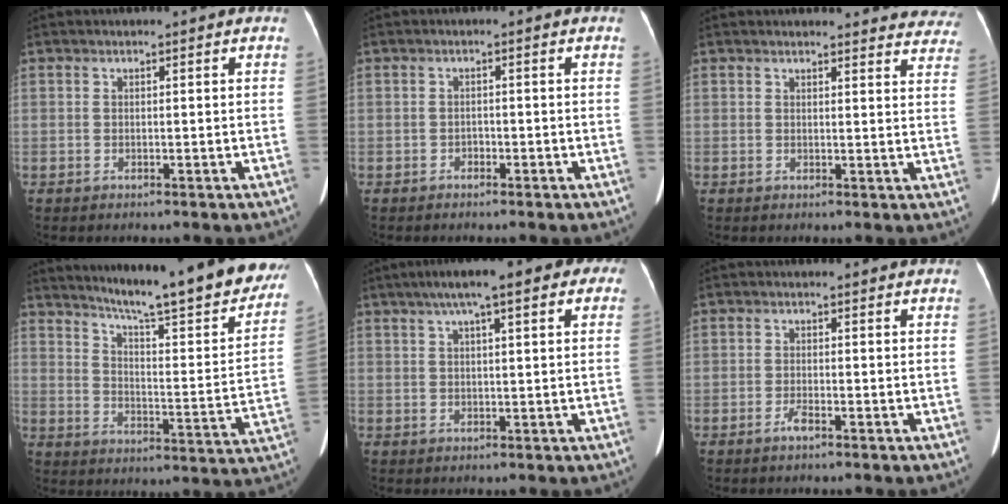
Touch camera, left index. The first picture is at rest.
{"total": 0.9, "force": [-0.7, 0.5, 0.2], "torque": [-0.001, 0.003, -0.014]}
{"total": 16.5, "force": [15.9, 3.6, 2.6], "torque": [0.007, -0.047, 0.147]}
{"total": 24.5, "force": [21.6, 2.0, 11.4], "torque": [-0.166, -0.076, 0.276]}
{"total": 10.9, "force": [6.0, 2.6, 8.8], "torque": [-0.120, 0.047, 0.078]}
{"total": 1.4, "force": [-1.0, 0.1, 0.9], "torque": [-0.022, -0.002, -0.018]}